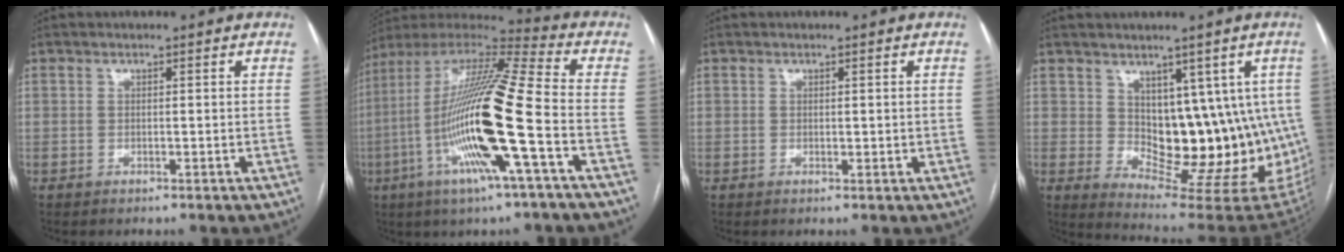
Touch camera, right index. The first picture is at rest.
{"total": 21.7, "force": [-5.4, 0.8, 21.0], "torque": [-0.422, -0.016, -0.110]}
{"total": 0.9, "force": [0.4, 0.7, 0.5], "torque": [-0.002, -0.003, 0.006]}
{"total": 13.8, "force": [2.0, 7.9, 11.1], "torque": [-0.122, -0.001, 0.050]}